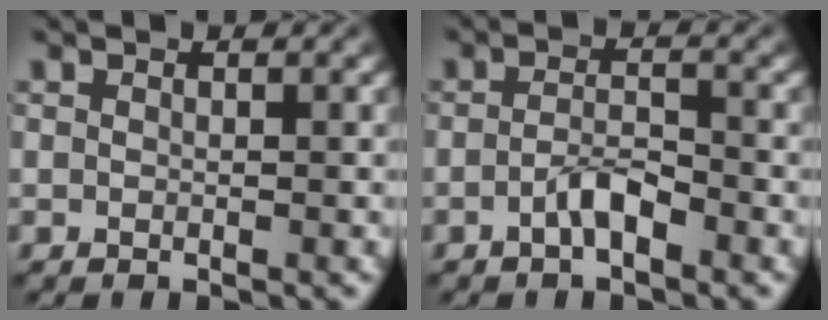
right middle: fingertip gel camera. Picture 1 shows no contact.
{"total": 2.3, "force": [-1.2, 0.7, 1.8], "torque": [-0.037, 0.005, -0.026]}